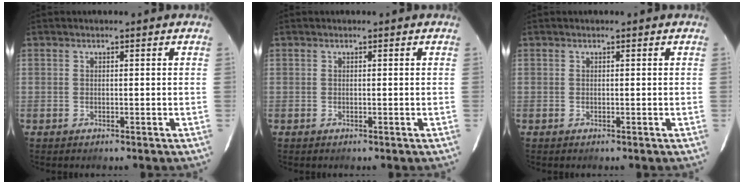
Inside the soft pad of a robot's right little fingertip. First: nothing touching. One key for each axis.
{"total": 0.0}
{"total": 0.0}